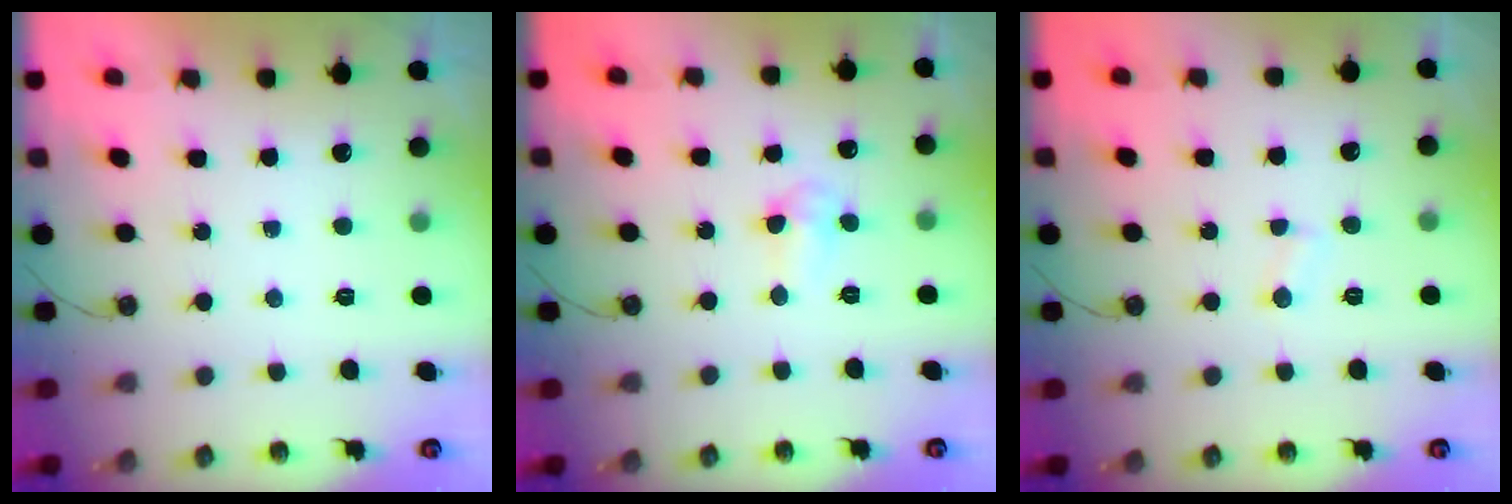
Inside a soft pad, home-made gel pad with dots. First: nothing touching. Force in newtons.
{"total": 5.1, "press": 3.5, "slide": 3.7}
{"total": 1.8, "press": 1.8, "slide": 0.2}